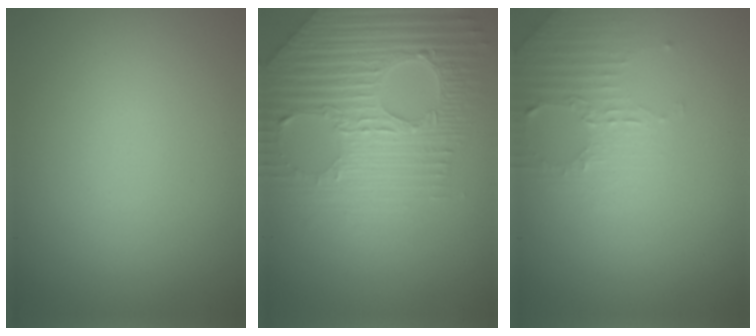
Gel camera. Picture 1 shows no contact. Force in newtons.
{"total": 7.8, "press": 5.6, "slide": 5.4}
{"total": 2.6, "press": 2.5, "slide": 0.7}